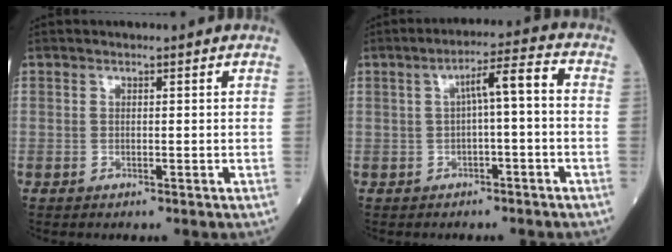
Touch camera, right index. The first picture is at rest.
{"total": 5.4, "force": [0.0, 0.7, 5.4], "torque": [-0.082, 0.024, -0.001]}